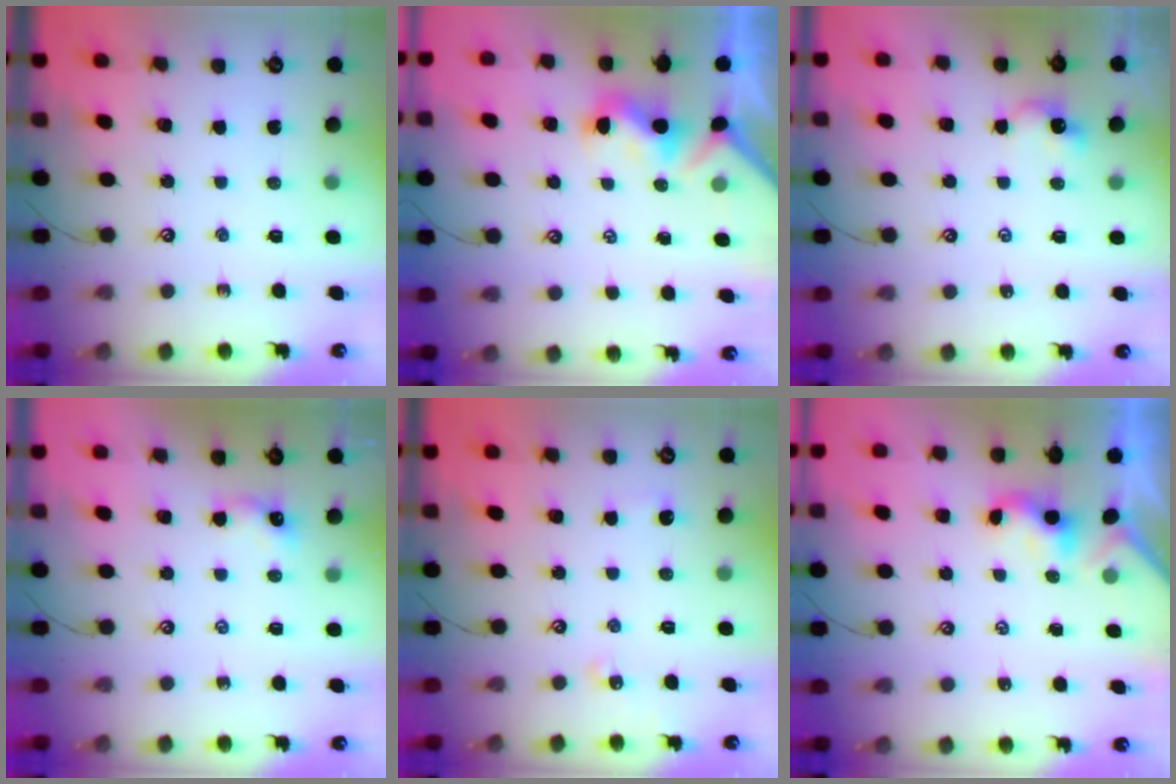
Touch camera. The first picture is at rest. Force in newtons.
{"total": 1.2, "press": 1.0, "slide": 0.7}
{"total": 0.0}
{"total": 3.5, "press": 3.5, "slide": 0.4}
{"total": 4.8, "press": 4.7, "slide": 0.7}
{"total": 1.1, "press": 1.1, "slide": 0.2}